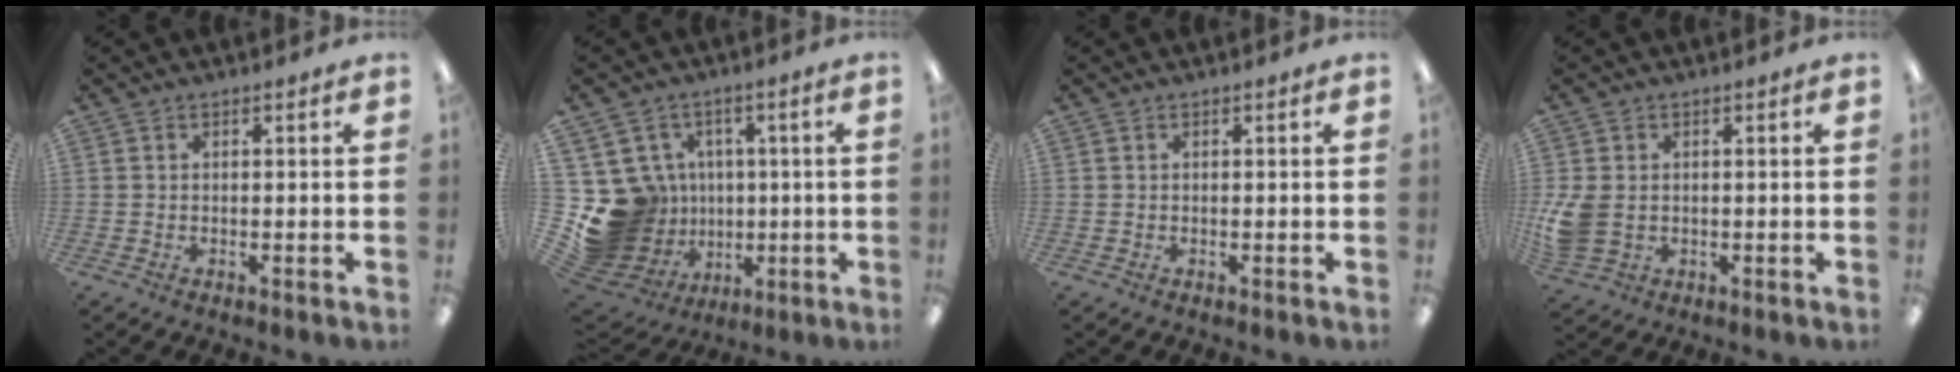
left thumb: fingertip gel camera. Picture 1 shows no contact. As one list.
[{"total": 16.1, "force": [-0.9, 15.2, 5.3], "torque": [-0.133, -0.010, 0.022]}, {"total": 0.0}, {"total": 6.5, "force": [-0.1, 5.1, 4.0], "torque": [-0.089, 0.002, -0.001]}]